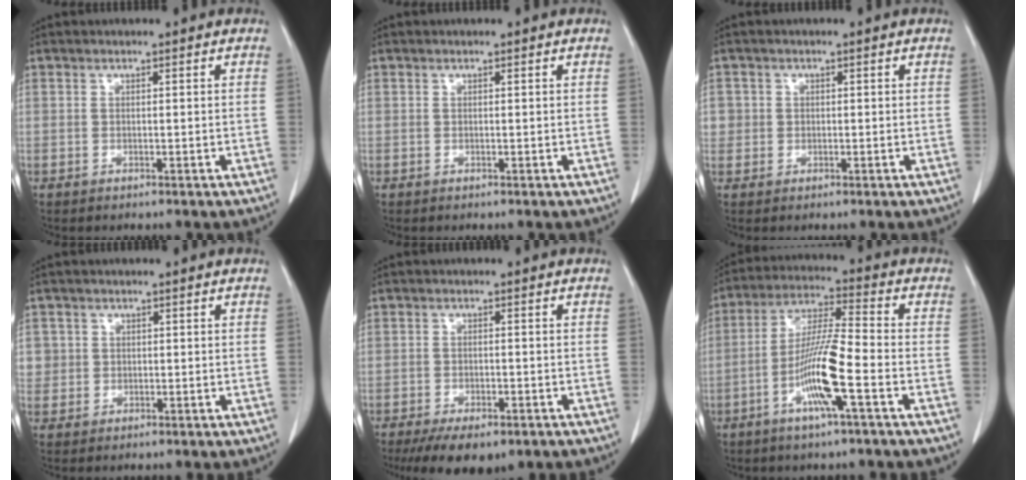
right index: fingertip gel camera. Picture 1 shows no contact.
{"total": 0.0}
{"total": 2.3, "force": [0.2, 2.3, 0.2], "torque": [0.008, 0.003, 0.005]}
{"total": 2.6, "force": [0.5, 2.5, 0.1], "torque": [0.016, 0.003, 0.009]}
{"total": 9.0, "force": [-6.3, 3.6, 5.4], "torque": [-0.076, -0.010, -0.089]}
{"total": 10.9, "force": [-4.0, 0.2, 10.1], "torque": [-0.201, -0.002, -0.080]}